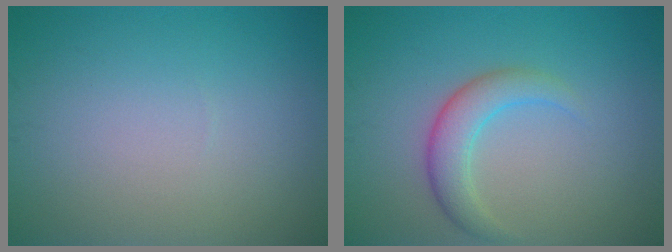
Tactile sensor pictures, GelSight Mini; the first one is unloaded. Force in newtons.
{"total": 3.2, "press": 3.2, "slide": 0.1}